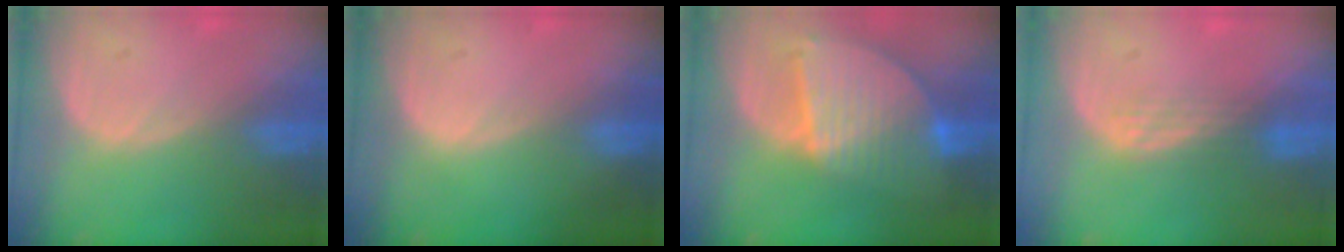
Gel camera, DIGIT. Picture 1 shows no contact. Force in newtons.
{"total": 0.0}
{"total": 9.3, "press": 8.0, "slide": 4.7}
{"total": 2.9, "press": 2.5, "slide": 1.5}